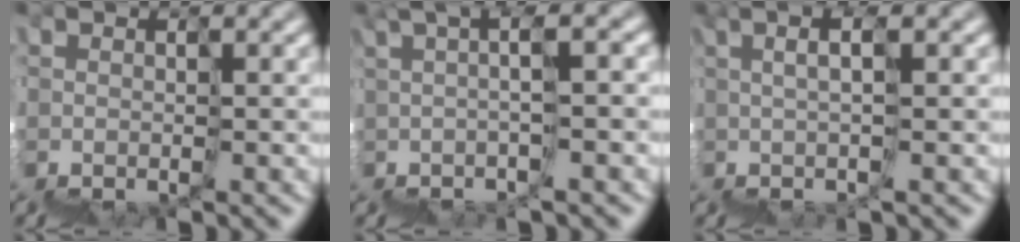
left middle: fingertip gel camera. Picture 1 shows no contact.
{"total": 2.3, "force": [0.9, -1.3, 1.7], "torque": [0.001, 0.032, 0.035]}
{"total": 2.9, "force": [1.9, -2.2, -0.2], "torque": [0.024, 0.031, 0.037]}